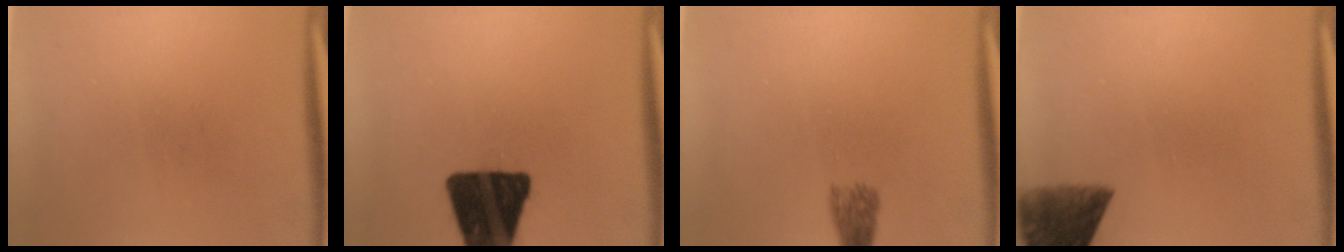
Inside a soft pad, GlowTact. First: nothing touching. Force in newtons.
{"total": 18.7}
{"total": 2.7}
{"total": 8.4}